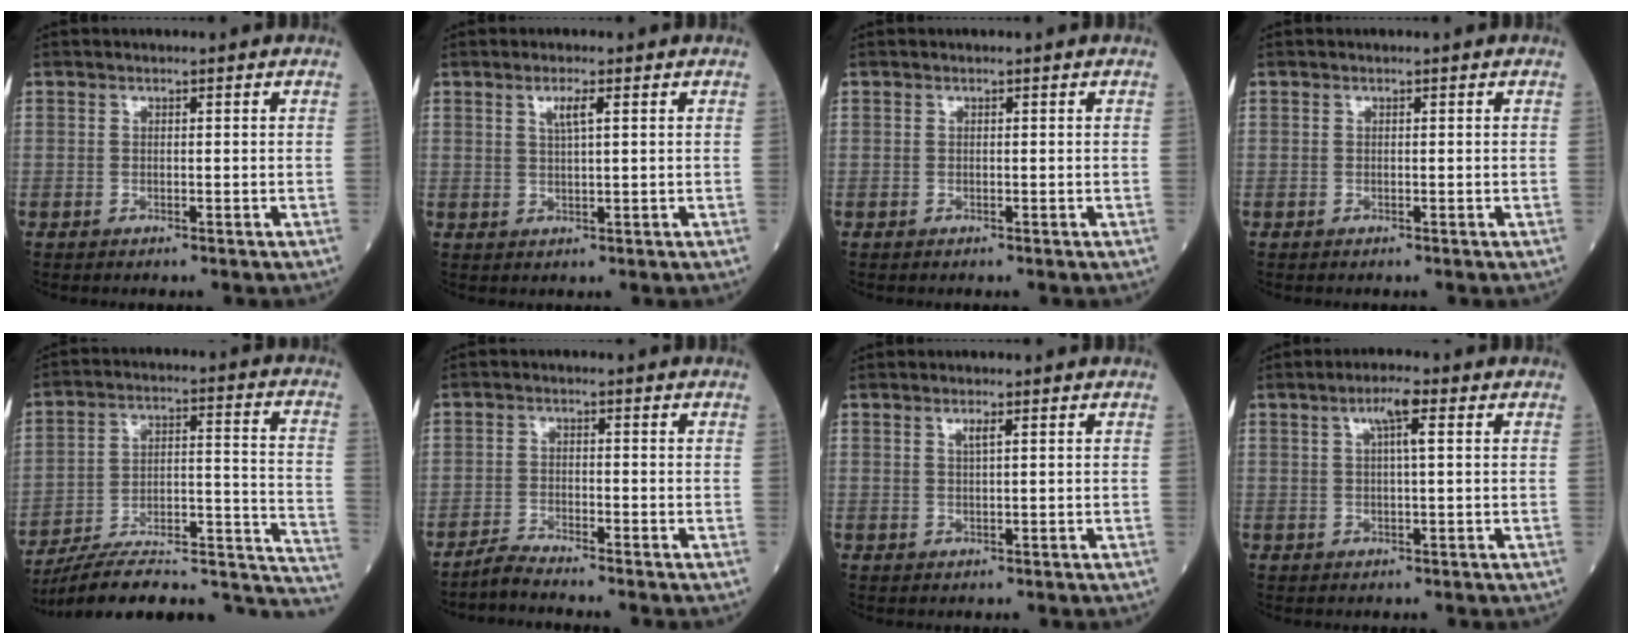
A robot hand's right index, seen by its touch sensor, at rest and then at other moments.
{"total": 2.5, "force": [1.1, 0.1, 2.2], "torque": [-0.046, 0.001, 0.022]}
{"total": 0.0}
{"total": 0.0}
{"total": 25.4, "force": [-22.6, 4.2, 10.7], "torque": [-0.081, 0.038, -0.322]}
{"total": 3.0, "force": [-2.8, -0.9, 0.2], "torque": [-0.011, -0.014, -0.058]}
{"total": 1.3, "force": [0.6, 0.0, 1.1], "torque": [-0.023, -0.001, 0.011]}
{"total": 3.8, "force": [1.3, 0.2, 3.6], "torque": [-0.063, 0.008, 0.021]}